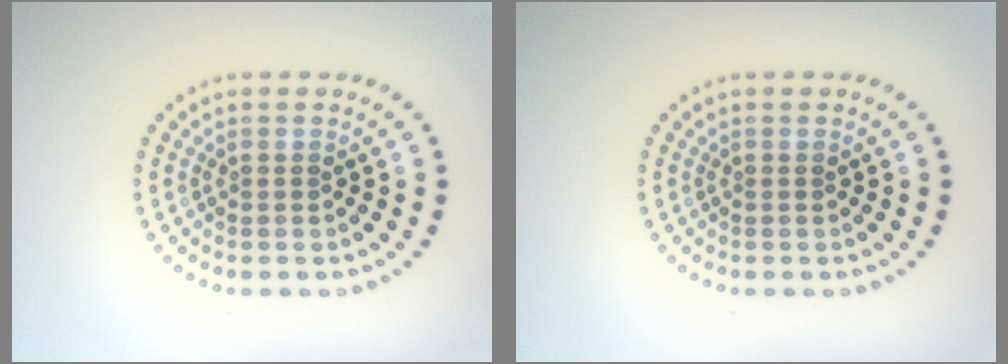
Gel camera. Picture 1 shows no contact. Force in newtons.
{"total": 0.0}